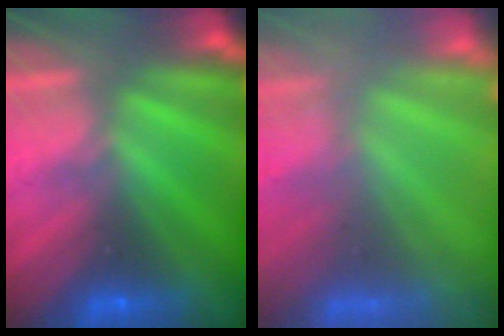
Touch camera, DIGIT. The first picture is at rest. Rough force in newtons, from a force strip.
{"total": 7.2}